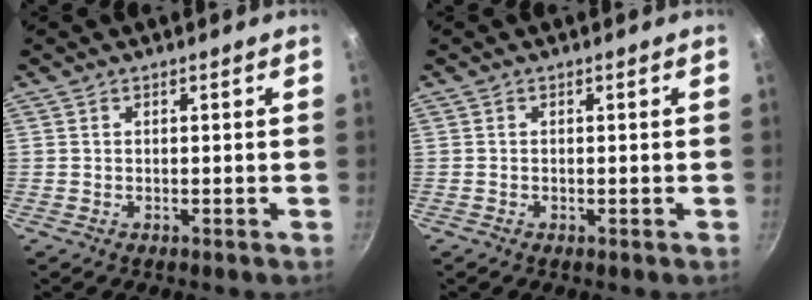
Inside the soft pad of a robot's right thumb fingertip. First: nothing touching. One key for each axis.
{"total": 0.0}